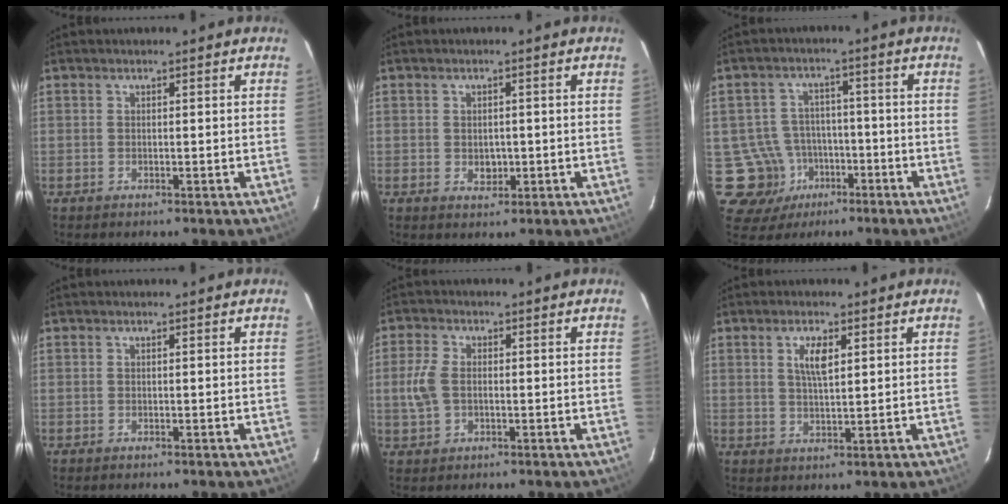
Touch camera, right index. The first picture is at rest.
{"total": 2.8, "force": [-0.3, 2.3, 1.6], "torque": [-0.023, 0.000, -0.001]}
{"total": 9.4, "force": [-3.9, 8.6, 0.8], "torque": [-0.036, 0.030, -0.047]}
{"total": 0.0}
{"total": 5.2, "force": [-0.4, 3.4, 4.0], "torque": [-0.095, 0.006, -0.004]}
{"total": 4.2, "force": [1.6, 1.4, 3.6], "torque": [-0.067, 0.002, 0.030]}